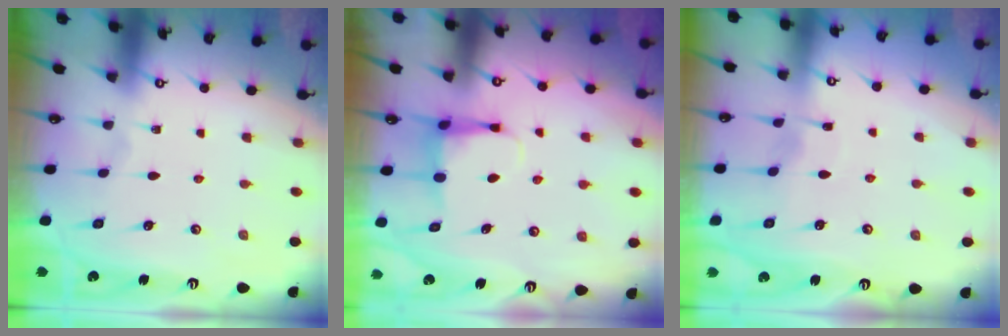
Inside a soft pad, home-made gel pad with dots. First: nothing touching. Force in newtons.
{"total": 4.8, "press": 4.7, "slide": 0.4}
{"total": 1.8, "press": 1.7, "slide": 0.3}